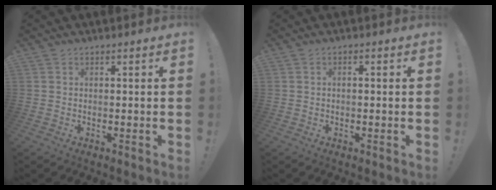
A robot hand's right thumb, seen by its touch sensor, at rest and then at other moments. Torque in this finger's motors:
{"motor_torque": [-0.09, -0.20, -0.03, 0.14, 0.07]}